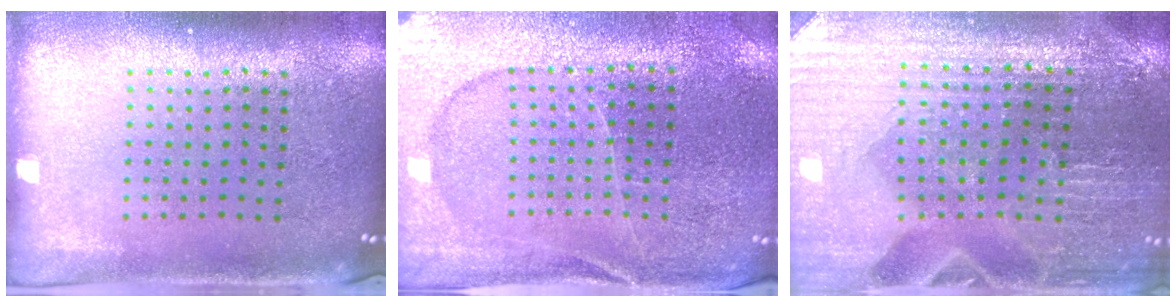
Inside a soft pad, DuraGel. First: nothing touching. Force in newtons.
{"total": 1.8, "press": 1.8, "slide": 0.2}
{"total": 1.7, "press": 1.7, "slide": 0.2}